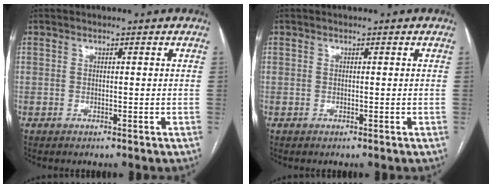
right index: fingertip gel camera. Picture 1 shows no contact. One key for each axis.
{"total": 0.0}